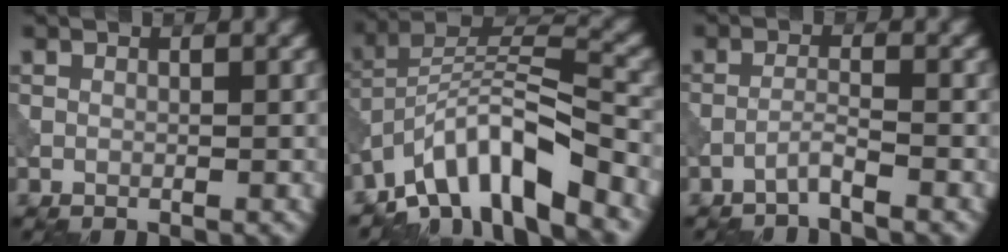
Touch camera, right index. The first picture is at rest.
{"total": 9.7, "force": [-6.8, 2.6, 6.4], "torque": [-0.094, 0.010, -0.135]}
{"total": 1.7, "force": [-1.4, -0.1, 0.9], "torque": [-0.013, 0.007, -0.036]}